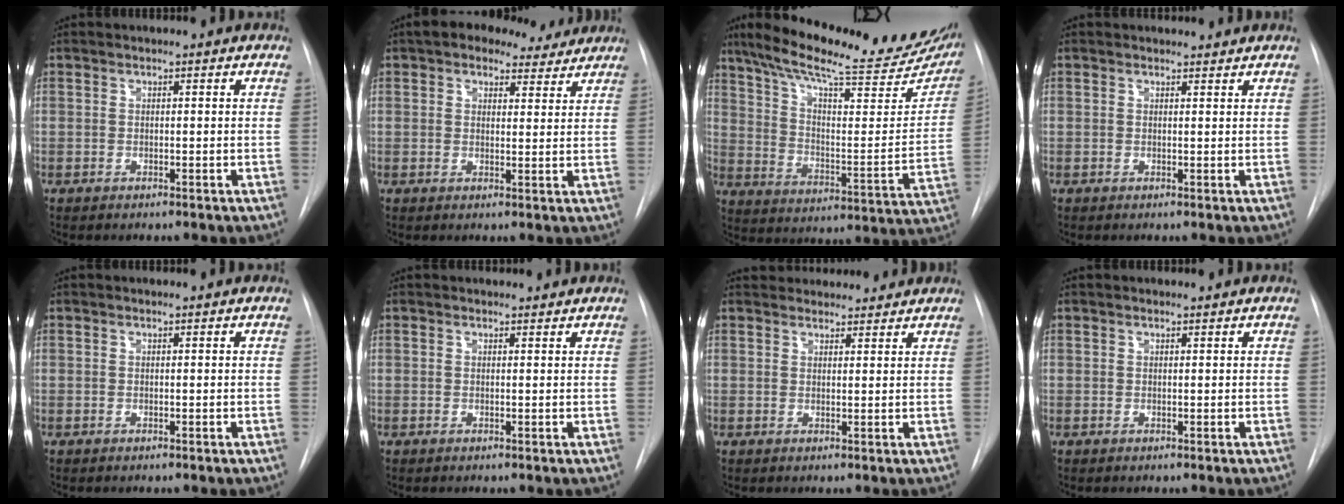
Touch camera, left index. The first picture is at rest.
{"total": 8.8, "force": [7.2, 3.9, 3.2], "torque": [-0.033, 0.020, 0.092]}
{"total": 28.7, "force": [23.2, 5.4, 16.0], "torque": [-0.244, -0.025, 0.313]}
{"total": 1.6, "force": [1.6, 0.0, -0.1], "torque": [-0.006, -0.002, 0.021]}
{"total": 0.0}
{"total": 1.2, "force": [1.2, 0.0, -0.1], "torque": [-0.007, -0.002, 0.016]}
{"total": 8.8, "force": [8.4, 2.2, 1.5], "torque": [-0.010, 0.026, 0.110]}
{"total": 0.7, "force": [0.6, 0.0, 0.2], "torque": [-0.008, 0.004, 0.014]}